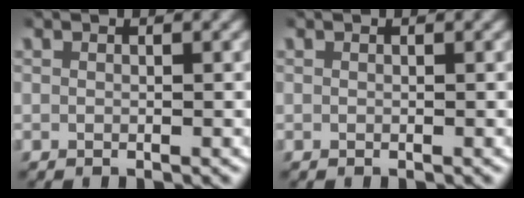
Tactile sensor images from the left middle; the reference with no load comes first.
{"total": 0.0}